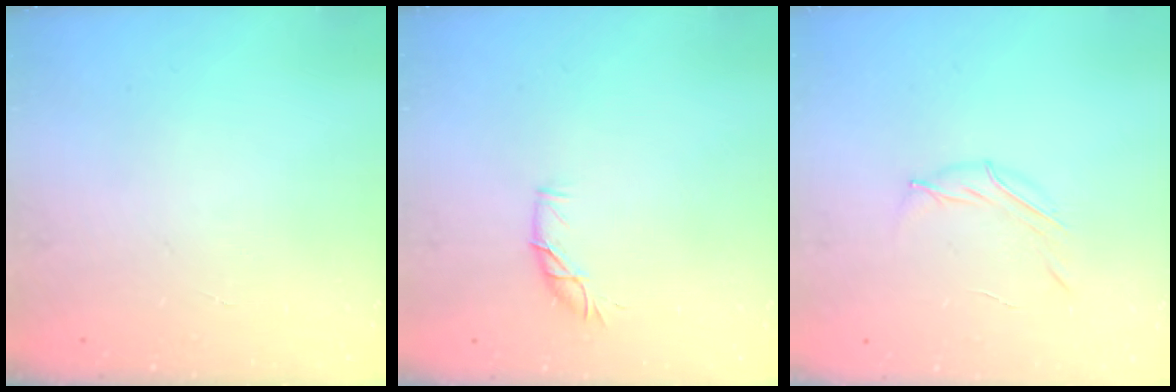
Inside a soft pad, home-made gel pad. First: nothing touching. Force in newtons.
{"total": 6.1, "press": 6.1, "slide": 0.6}
{"total": 4.0, "press": 3.8, "slide": 1.0}